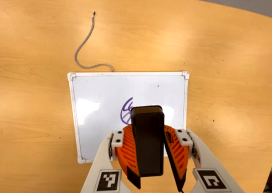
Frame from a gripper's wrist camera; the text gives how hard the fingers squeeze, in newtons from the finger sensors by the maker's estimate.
{"total": 10.5, "left": 10.7, "right": 10.4}